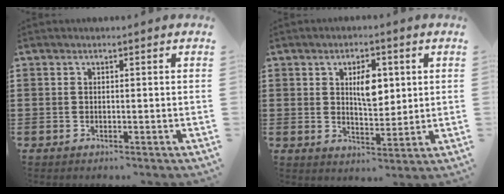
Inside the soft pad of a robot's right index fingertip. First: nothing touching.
{"total": 5.9, "force": [1.7, 3.0, 4.8], "torque": [-0.079, 0.003, 0.022]}